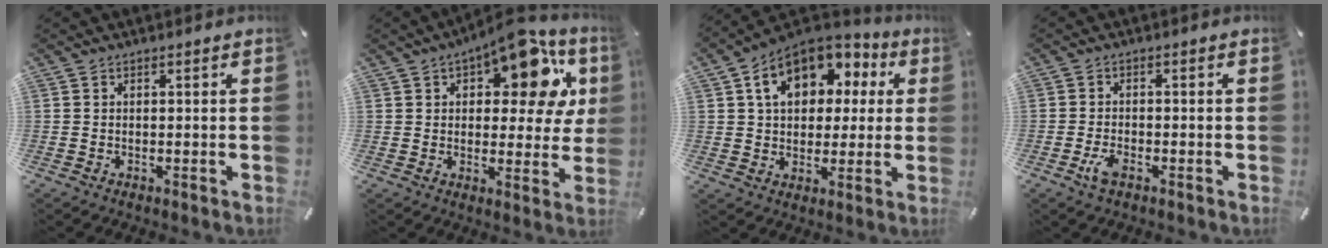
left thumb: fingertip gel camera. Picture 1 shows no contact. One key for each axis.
{"total": 15.6, "fx": 8.3, "fy": 7.5, "fz": 10.9, "tx": -0.148, "ty": -0.047, "tz": 0.138}
{"total": 13.3, "fx": 4.8, "fy": 10.0, "fz": 7.3, "tx": -0.123, "ty": -0.009, "tz": 0.088}
{"total": 3.6, "fx": -1.8, "fy": 1.6, "fz": 2.7, "tx": -0.065, "ty": 0.001, "tz": -0.036}